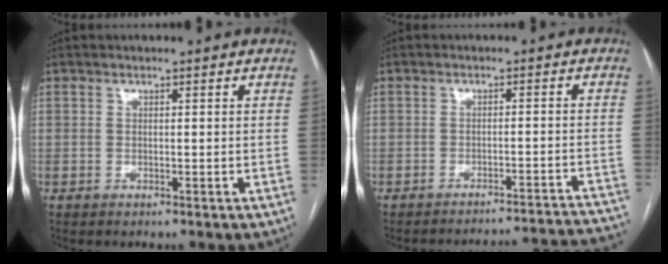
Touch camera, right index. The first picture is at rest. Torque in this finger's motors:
{"motor_torque": [-0.92, -1.21, 0.28, 0.01]}